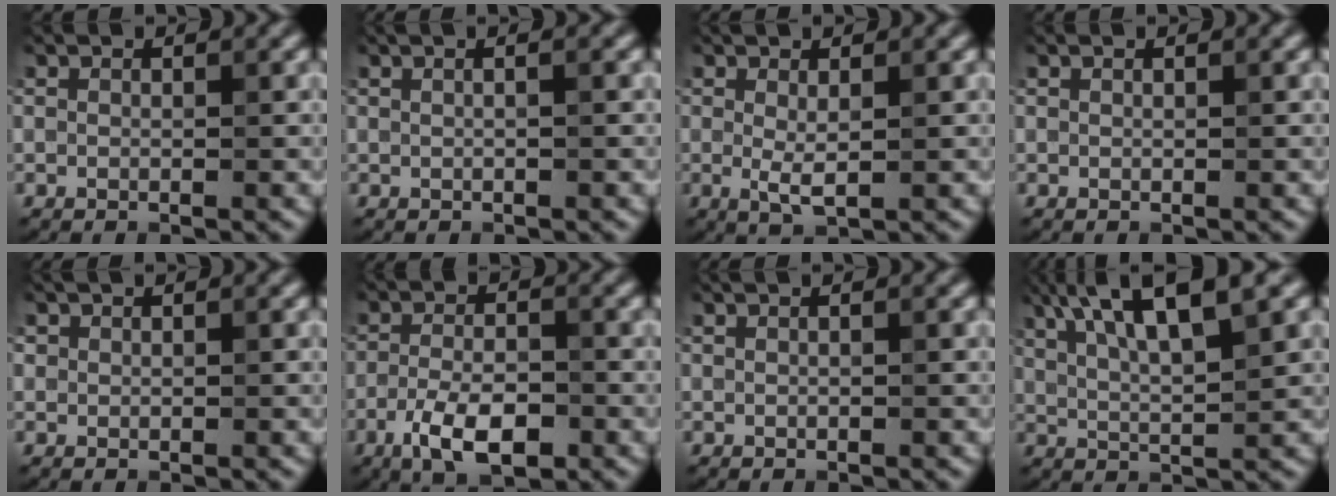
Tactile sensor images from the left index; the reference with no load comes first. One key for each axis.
{"total": 2.7, "fx": 1.0, "fy": 1.3, "fz": 2.1, "tx": -0.005, "ty": 0.013, "tz": -0.014}
{"total": 2.0, "fx": 0.2, "fy": 0.4, "fz": 2.0, "tx": -0.038, "ty": -0.005, "tz": 0.006}
{"total": 0.0}
{"total": 0.7, "fx": 0.4, "fy": 0.4, "fz": 0.3, "tx": -0.003, "ty": 0.003, "tz": 0.006}
{"total": 5.4, "fx": -2.6, "fy": 2.1, "fz": 4.2, "tx": -0.081, "ty": -0.002, "tz": -0.049}
{"total": 1.0, "fx": 0.4, "fy": 0.3, "fz": 0.8, "tx": -0.012, "ty": 0.001, "tz": 0.000}
{"total": 9.4, "fx": 5.1, "fy": 2.4, "fz": 7.6, "tx": -0.119, "ty": 0.023, "tz": 0.083}